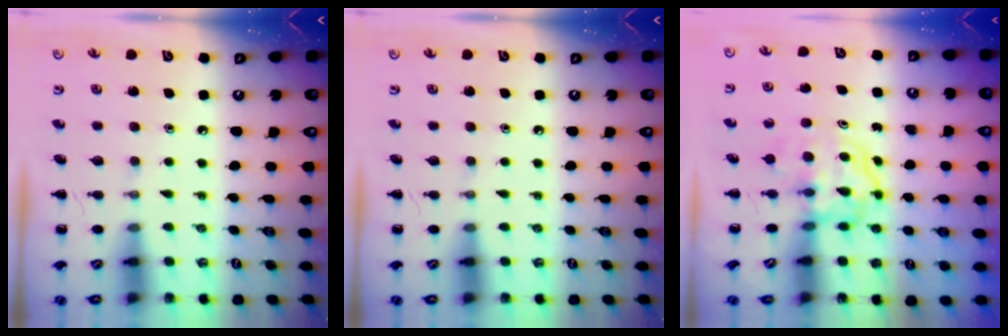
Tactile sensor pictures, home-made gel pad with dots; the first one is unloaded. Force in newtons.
{"total": 0.0}
{"total": 3.9, "press": 3.9, "slide": 0.5}